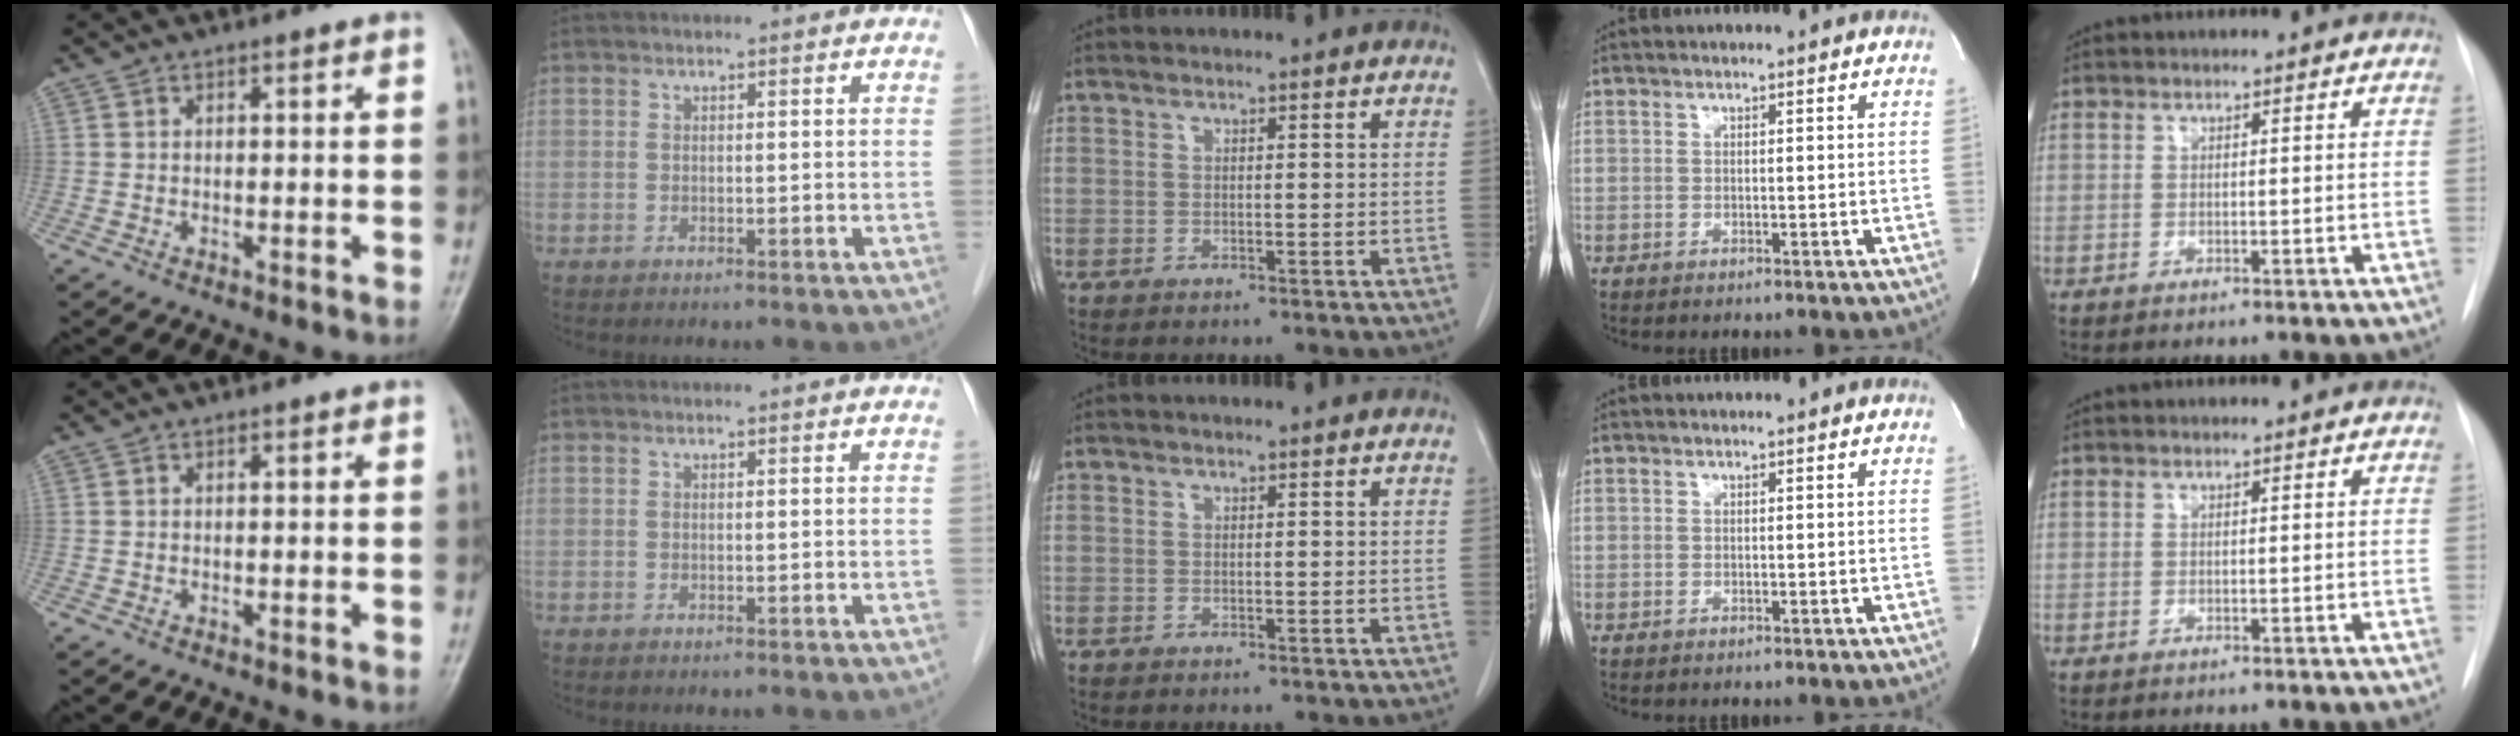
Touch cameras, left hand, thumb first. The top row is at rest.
{}